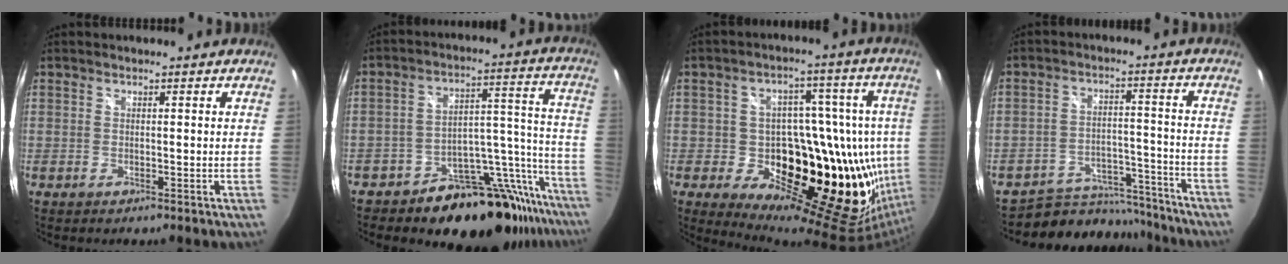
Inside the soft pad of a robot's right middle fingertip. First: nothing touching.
{"total": 22.0, "force": [-18.7, 8.4, 8.0], "torque": [-0.071, 0.049, -0.268]}
{"total": 28.7, "force": [-5.1, 17.1, 22.5], "torque": [-0.345, 0.001, -0.041]}
{"total": 13.5, "force": [-12.2, 5.5, 2.2], "torque": [-0.047, 0.031, -0.166]}